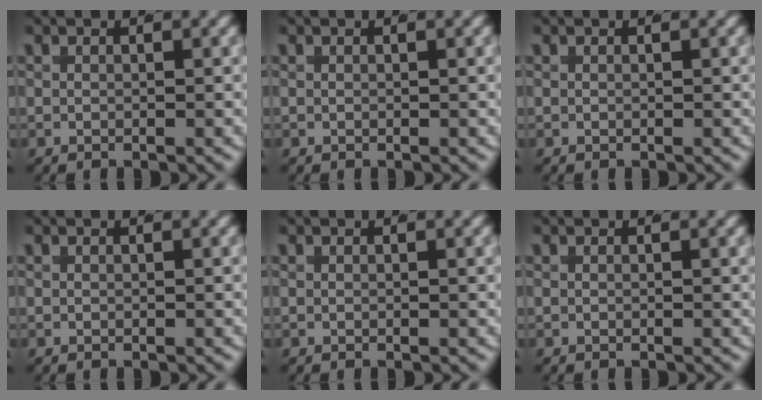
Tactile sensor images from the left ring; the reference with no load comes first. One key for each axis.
{"total": 0.0}
{"total": 0.0}
{"total": 0.0}
{"total": 0.0}
{"total": 0.0}